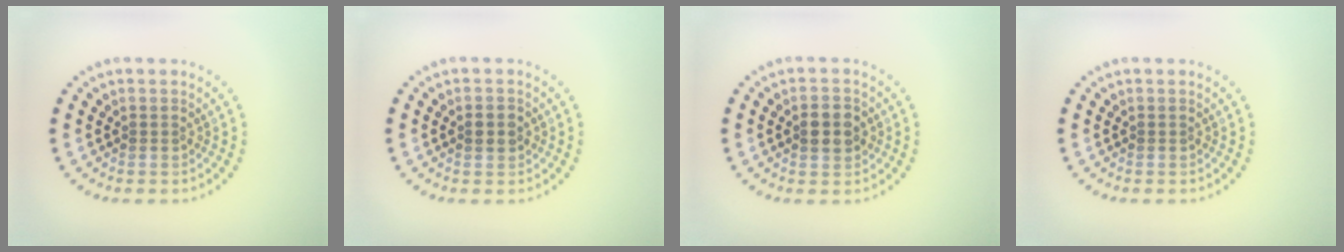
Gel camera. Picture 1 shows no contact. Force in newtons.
{"total": 1.4, "press": 1.4, "slide": 0.1}
{"total": 2.8, "press": 2.8, "slide": 0.2}
{"total": 0.0}